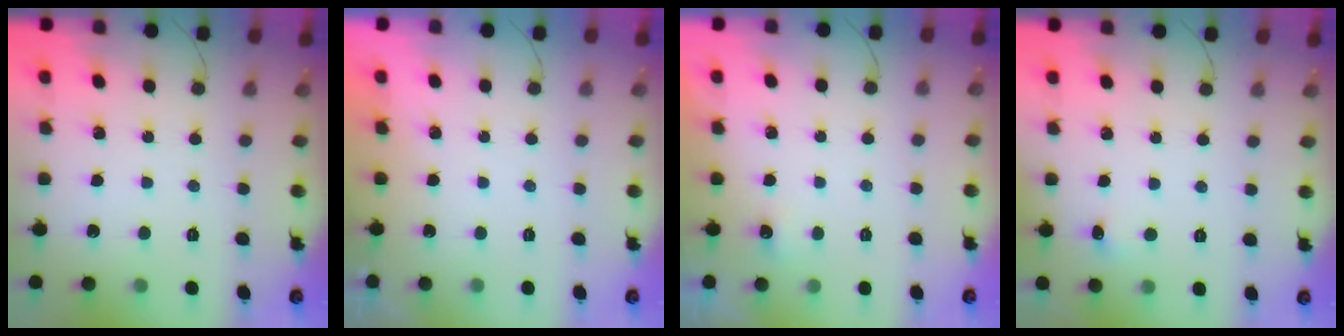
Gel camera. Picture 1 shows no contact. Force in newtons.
{"total": 0.6, "press": 0.2, "slide": 0.5}
{"total": 3.3, "press": 1.1, "slide": 3.1}
{"total": 3.7, "press": 3.5, "slide": 1.0}